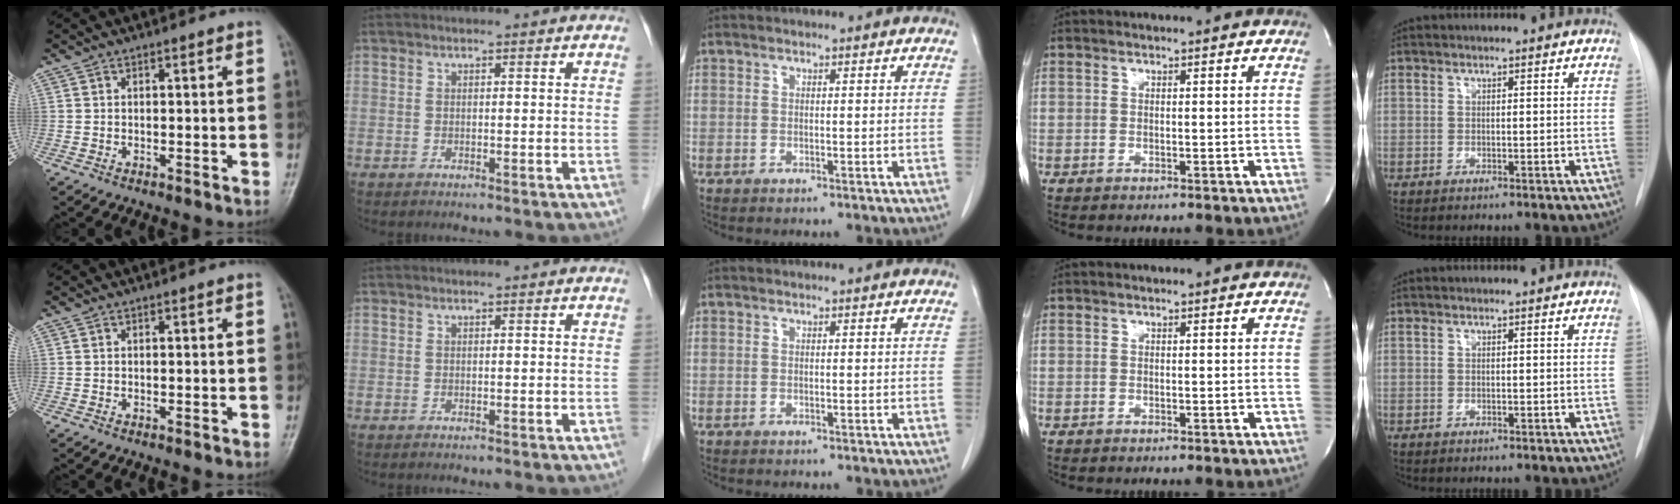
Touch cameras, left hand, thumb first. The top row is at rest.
{}